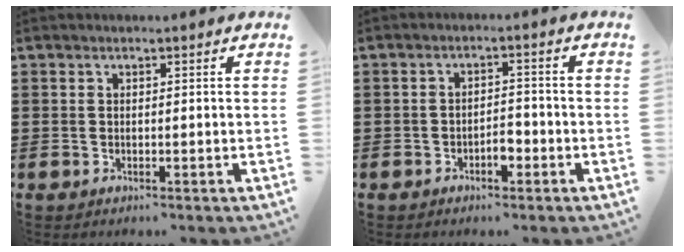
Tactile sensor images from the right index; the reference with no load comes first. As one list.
[{"total": 2.7, "force": [-1.6, 1.2, 1.9], "torque": [-0.037, 0.004, -0.031]}]